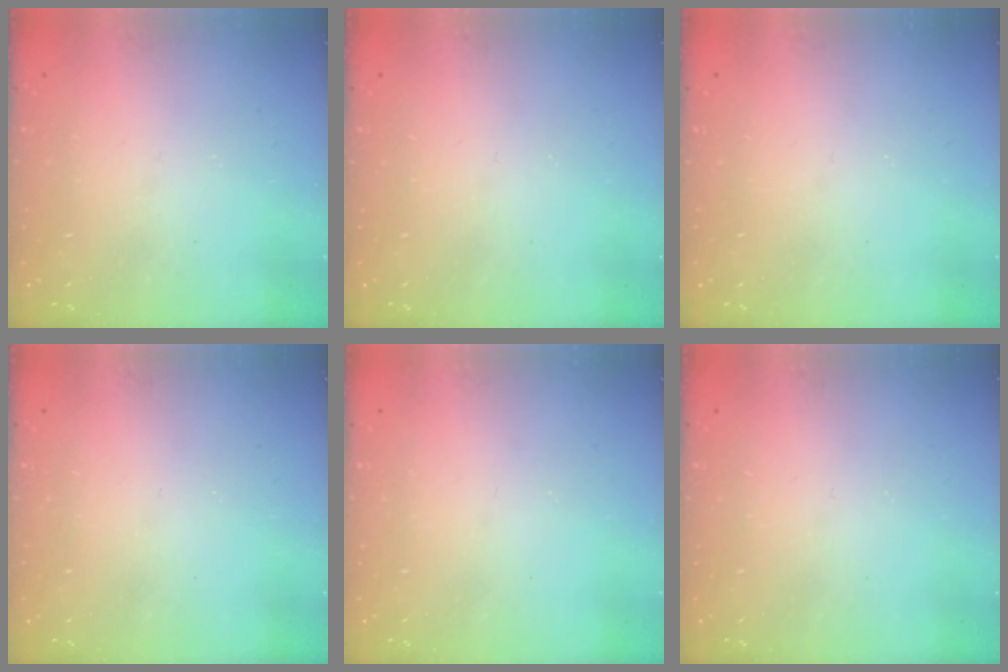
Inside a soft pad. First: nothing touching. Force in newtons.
{"total": 0.0}
{"total": 0.0}
{"total": 0.0}
{"total": 0.0}
{"total": 0.0}